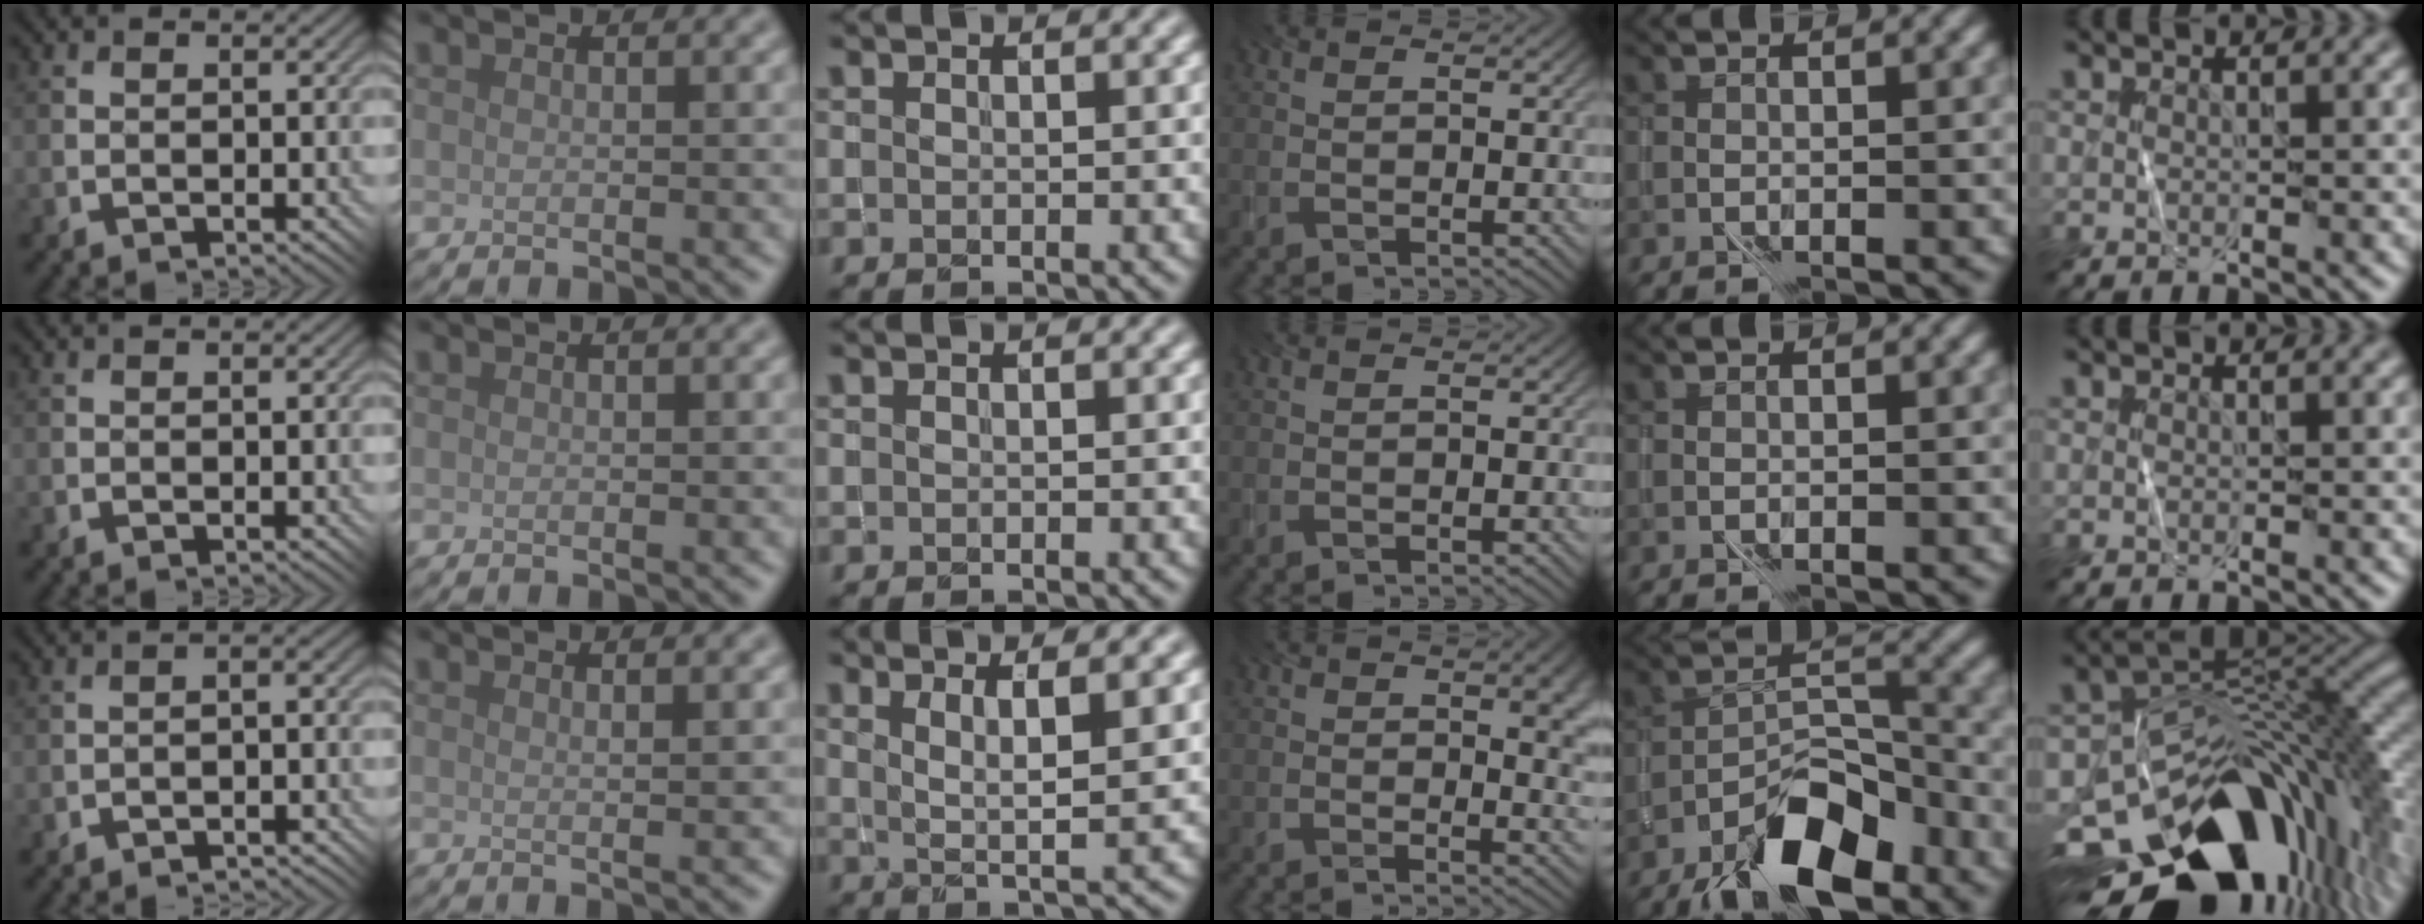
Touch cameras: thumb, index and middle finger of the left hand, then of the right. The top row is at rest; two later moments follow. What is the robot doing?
{"motion": "wrap", "object": "yarn"}